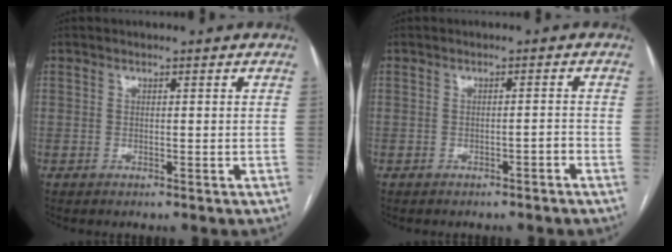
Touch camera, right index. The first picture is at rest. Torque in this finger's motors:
{"motor_torque": [0.10, 0.08, 0.02, 0.01]}